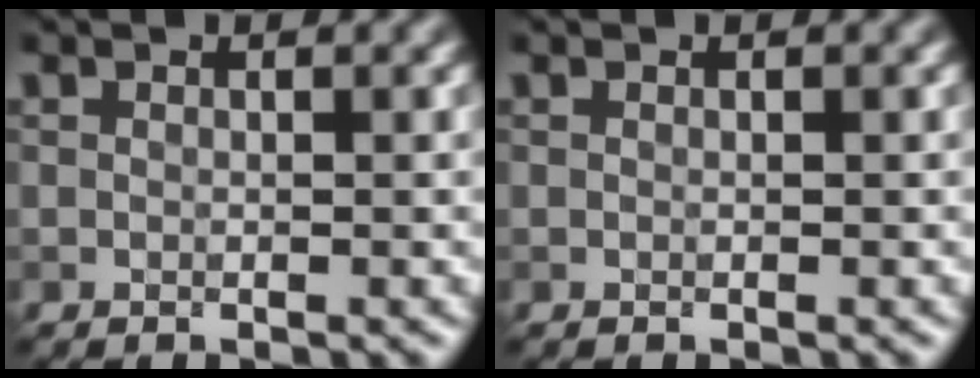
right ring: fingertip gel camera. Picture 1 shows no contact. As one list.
[{"total": 0.0}]